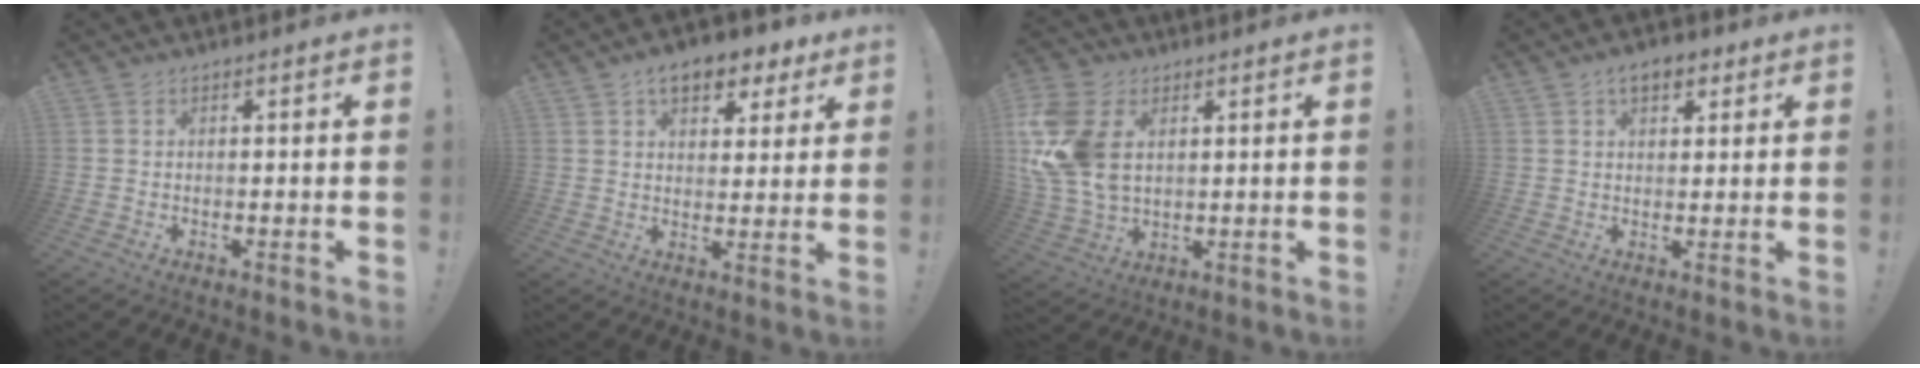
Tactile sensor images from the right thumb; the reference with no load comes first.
{"total": 9.8, "force": [5.6, 5.7, 5.8], "torque": [-0.079, -0.024, 0.101]}
{"total": 16.8, "force": [4.2, 11.4, 11.6], "torque": [-0.251, -0.014, 0.080]}
{"total": 6.0, "force": [3.0, 3.6, 3.7], "torque": [-0.045, -0.004, 0.050]}